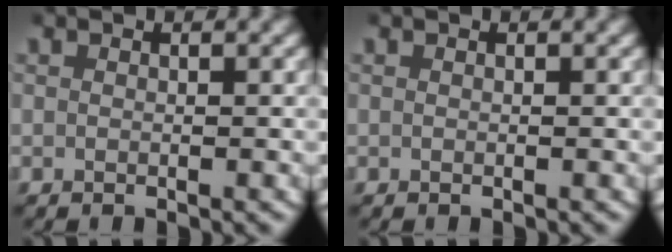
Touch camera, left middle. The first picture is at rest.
{"total": 0.0}